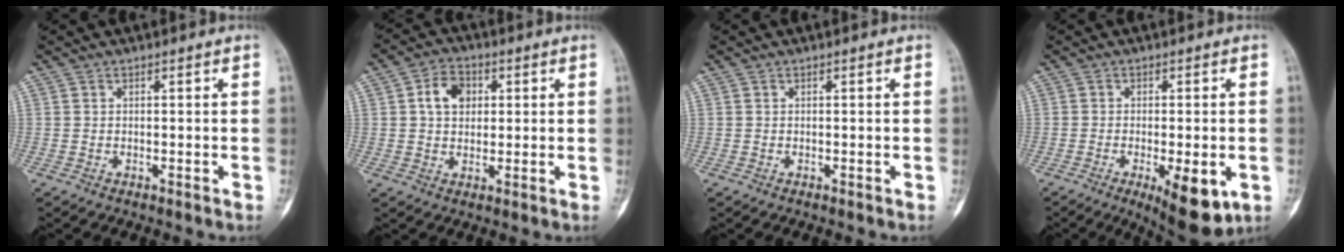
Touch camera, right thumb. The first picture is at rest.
{"total": 6.6, "force": [1.5, 4.9, 4.2], "torque": [-0.054, 0.006, 0.021]}
{"total": 0.0}
{"total": 10.1, "force": [-3.5, 3.4, 8.9], "torque": [-0.115, -0.012, -0.042]}